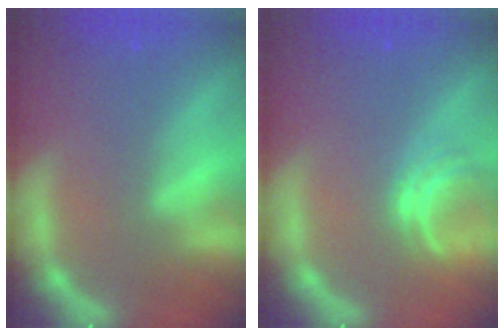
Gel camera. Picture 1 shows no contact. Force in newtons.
{"total": 2.5}